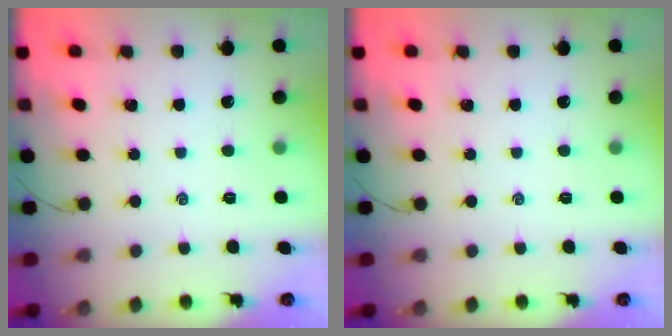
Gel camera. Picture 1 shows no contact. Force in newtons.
{"total": 0.0}